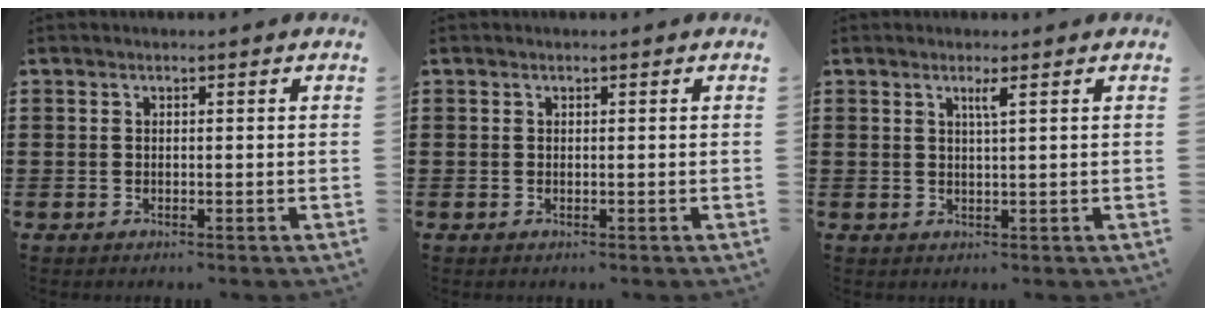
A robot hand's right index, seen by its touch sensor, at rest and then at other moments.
{"total": 0.0}
{"total": 1.4, "force": [0.8, 0.3, 1.2], "torque": [-0.016, 0.000, 0.010]}